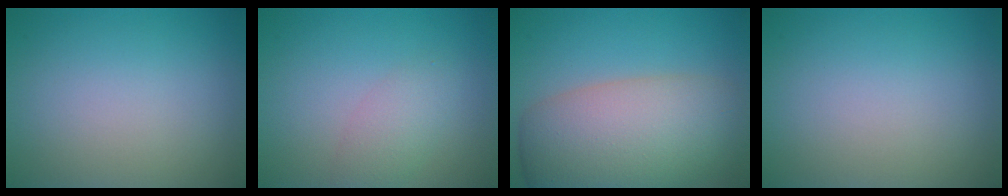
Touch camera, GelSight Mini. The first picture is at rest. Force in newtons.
{"total": 2.2, "press": 2.2, "slide": 0.1}
{"total": 10.6, "press": 10.5, "slide": 0.6}
{"total": 0.0}